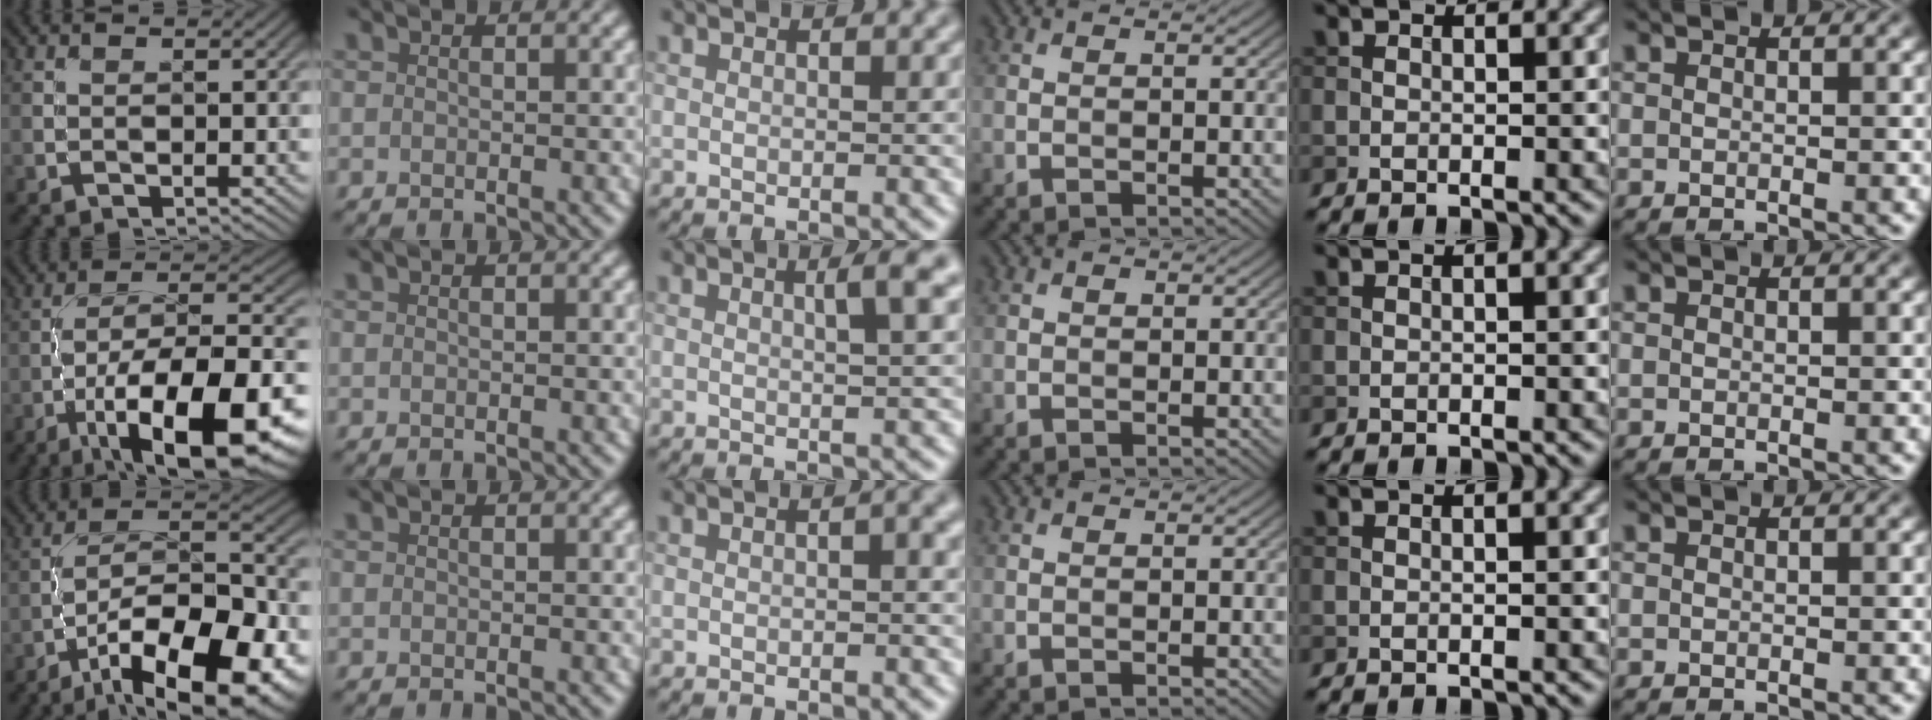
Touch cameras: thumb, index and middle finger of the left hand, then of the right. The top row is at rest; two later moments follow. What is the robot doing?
{"motion": "unscrew", "object": "medicine bottle"}